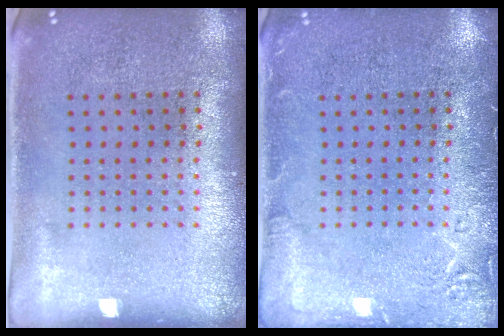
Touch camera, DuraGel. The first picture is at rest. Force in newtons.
{"total": 2.2, "press": 2.2, "slide": 0.4}